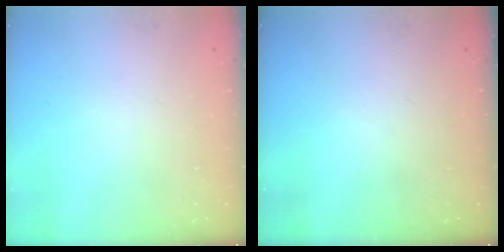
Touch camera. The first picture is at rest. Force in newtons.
{"total": 0.0}